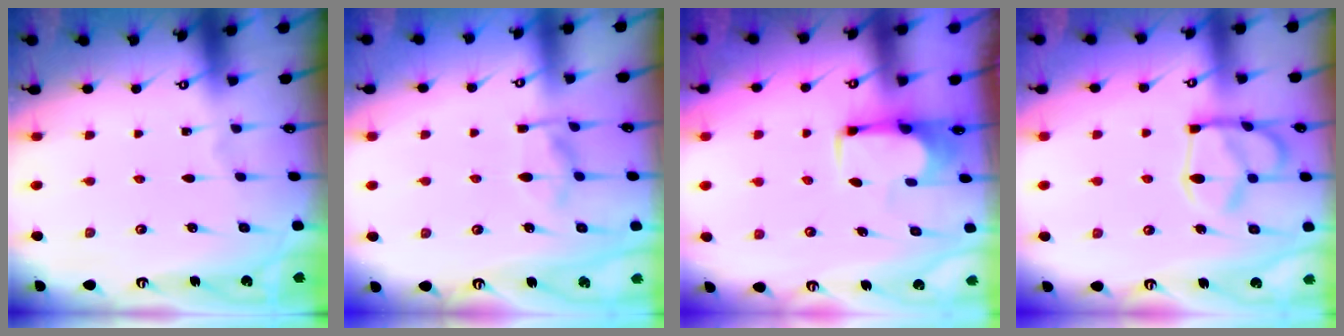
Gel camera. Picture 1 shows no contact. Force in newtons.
{"total": 4.3, "press": 4.0, "slide": 1.5}
{"total": 1.6, "press": 1.5, "slide": 0.6}
{"total": 15.1, "press": 15.0, "slide": 1.2}